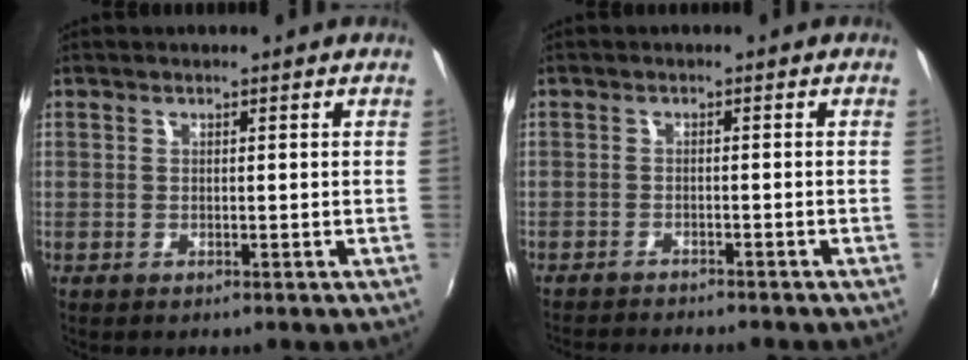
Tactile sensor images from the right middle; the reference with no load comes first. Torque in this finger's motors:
{"motor_torque": [1.00, -1.13, 0.29, 0.07]}